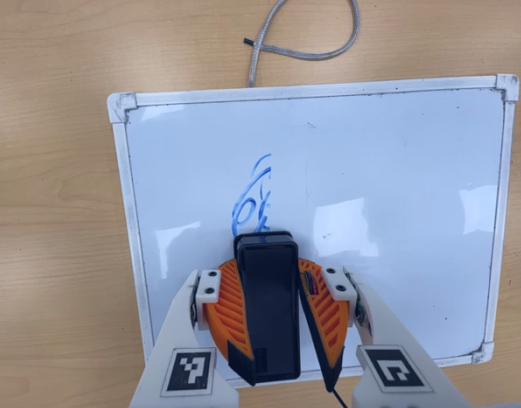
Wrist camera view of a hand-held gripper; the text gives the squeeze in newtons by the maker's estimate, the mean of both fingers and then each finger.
{"total": 11.3, "left": 10.9, "right": 11.7}